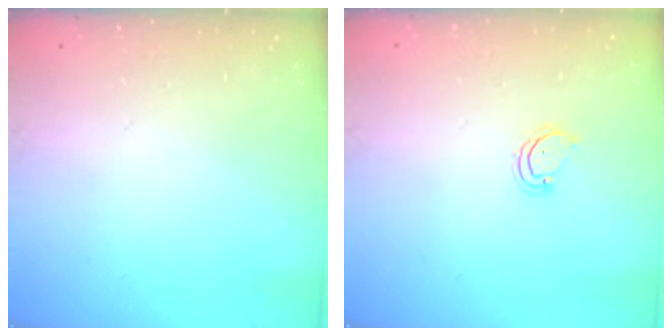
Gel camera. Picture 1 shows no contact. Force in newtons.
{"total": 2.9, "press": 2.9, "slide": 0.3}